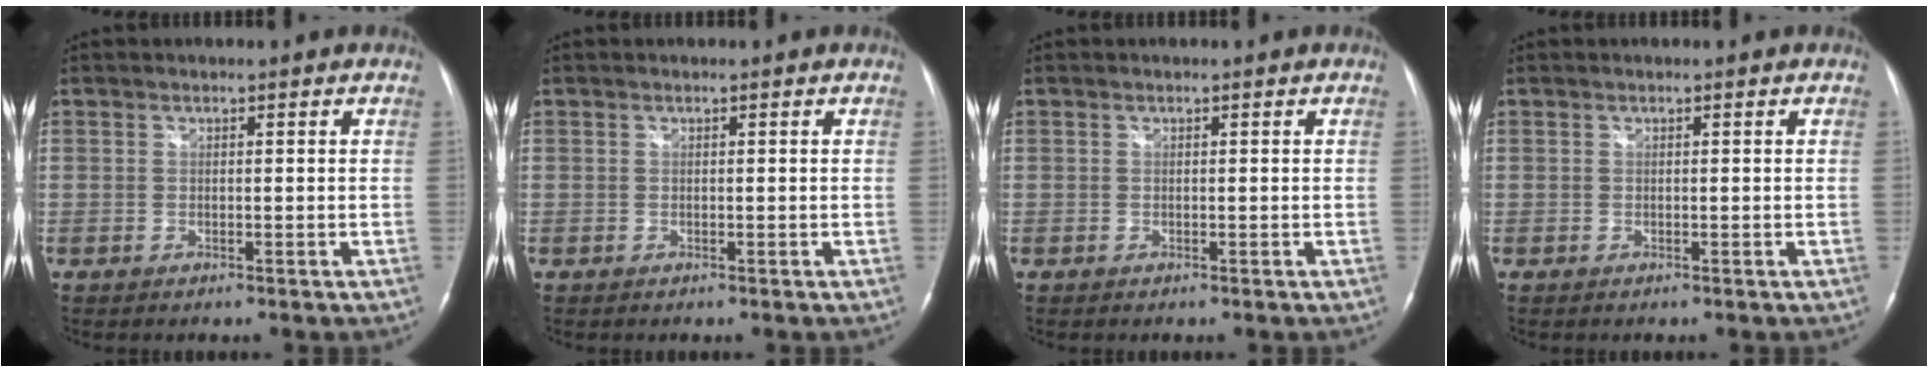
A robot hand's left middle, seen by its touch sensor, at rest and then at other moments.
{"total": 0.0}
{"total": 0.0}
{"total": 0.0}